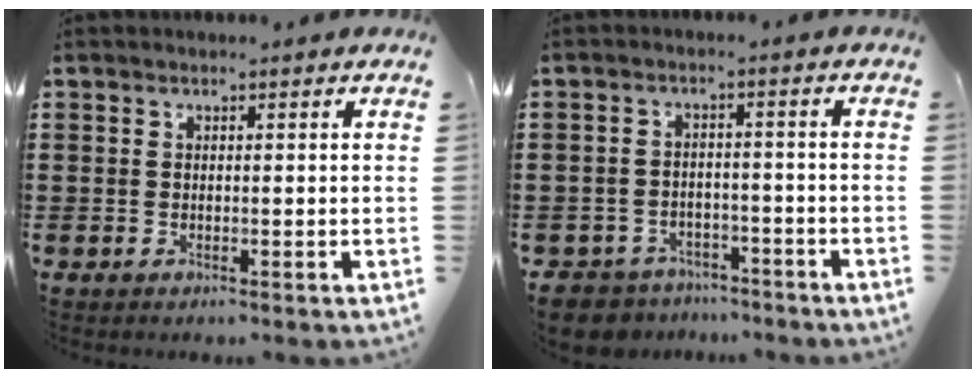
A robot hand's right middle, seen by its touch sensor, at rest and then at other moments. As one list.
[{"total": 4.4, "force": [-4.2, 1.1, -0.3], "torque": [-0.016, 0.001, -0.094]}]